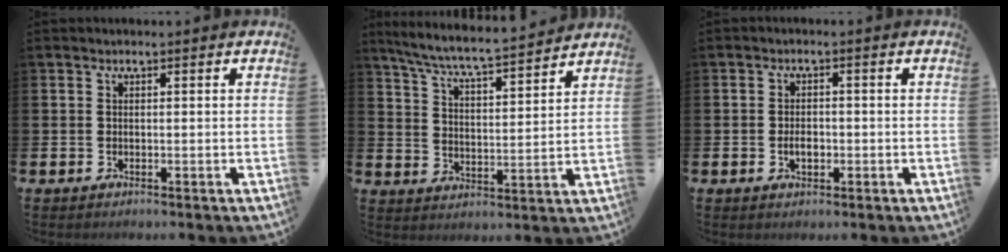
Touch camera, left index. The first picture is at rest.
{"total": 6.9, "force": [6.5, 0.0, 2.2], "torque": [-0.072, -0.047, 0.111]}
{"total": 2.3, "force": [-0.5, 1.4, 1.7], "torque": [-0.023, 0.000, -0.012]}